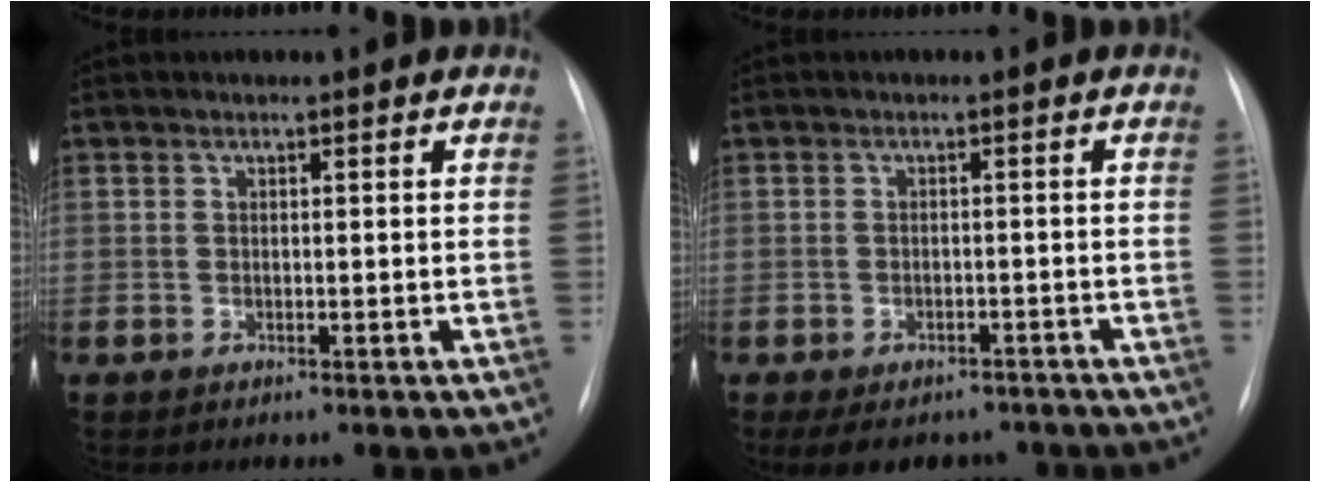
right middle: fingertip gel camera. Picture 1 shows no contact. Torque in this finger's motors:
{"motor_torque": [0.66, -0.75, 0.43, 0.04]}